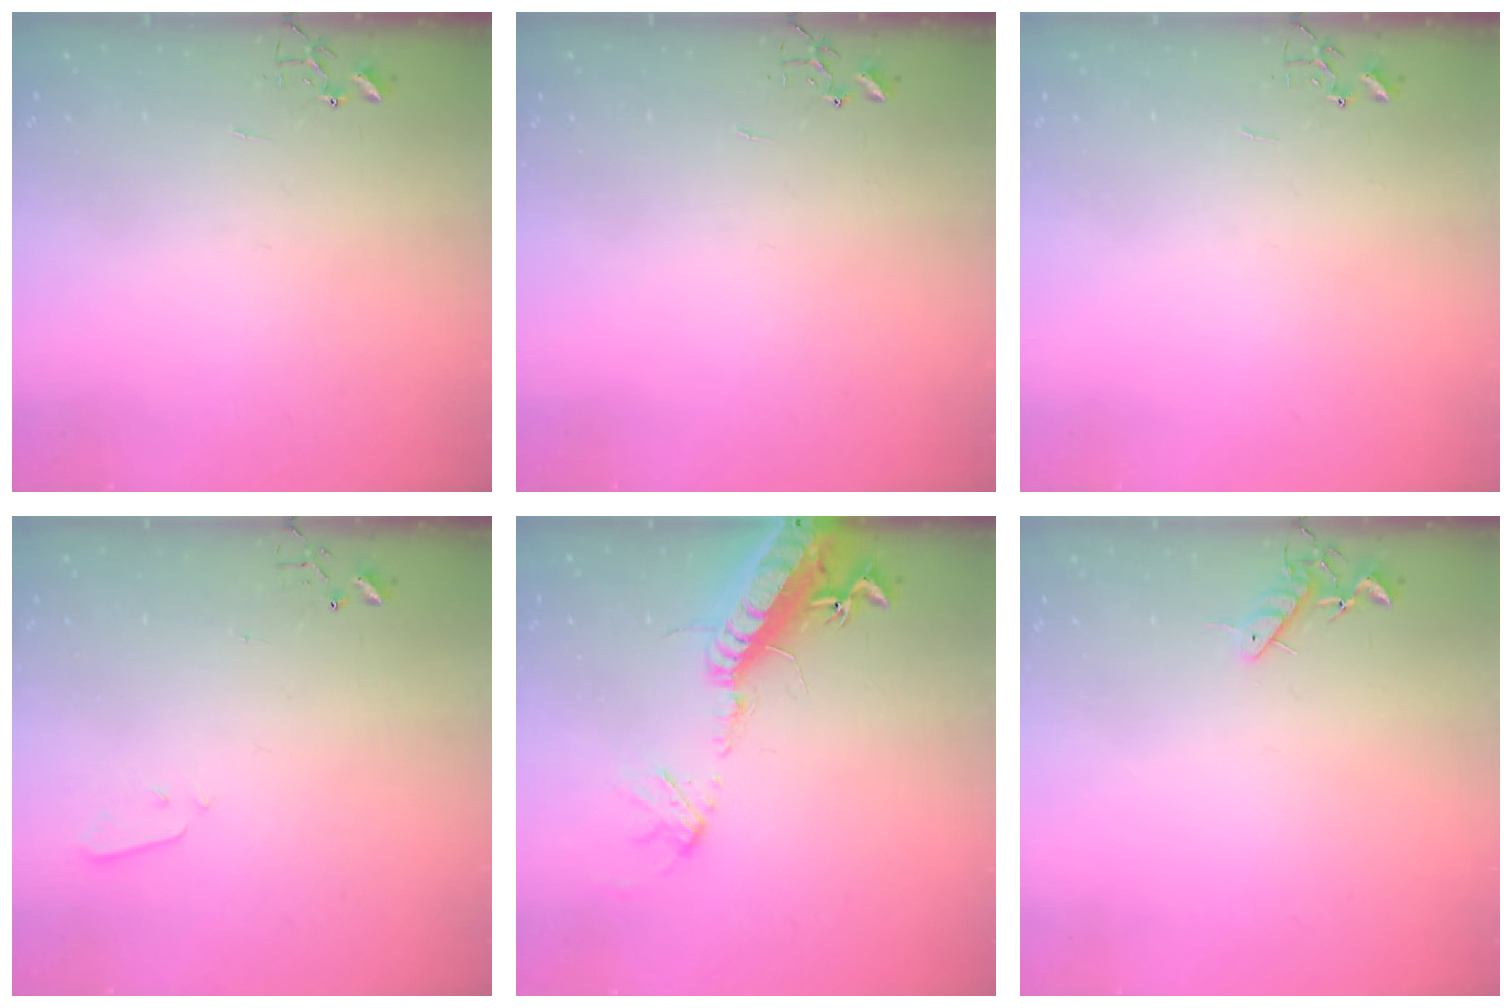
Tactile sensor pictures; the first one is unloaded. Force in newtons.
{"total": 0.0}
{"total": 0.0}
{"total": 2.1, "press": 2.1, "slide": 0.3}
{"total": 20.9, "press": 20.3, "slide": 4.9}
{"total": 7.4, "press": 7.4, "slide": 0.9}